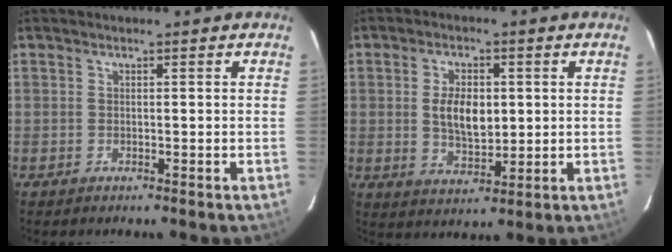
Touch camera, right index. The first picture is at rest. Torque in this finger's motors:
{"motor_torque": [0.25, 0.07, 0.30, 0.09]}